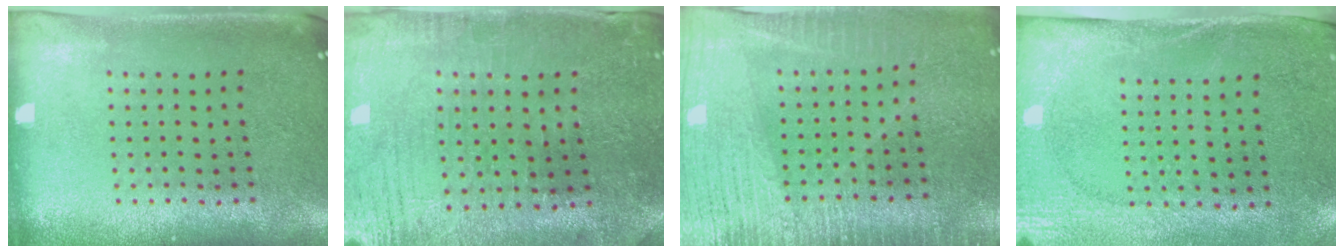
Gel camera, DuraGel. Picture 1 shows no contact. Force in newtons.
{"total": 0.8, "press": 0.7, "slide": 0.4}
{"total": 3.6, "press": 3.2, "slide": 1.6}
{"total": 2.7, "press": 2.1, "slide": 1.6}